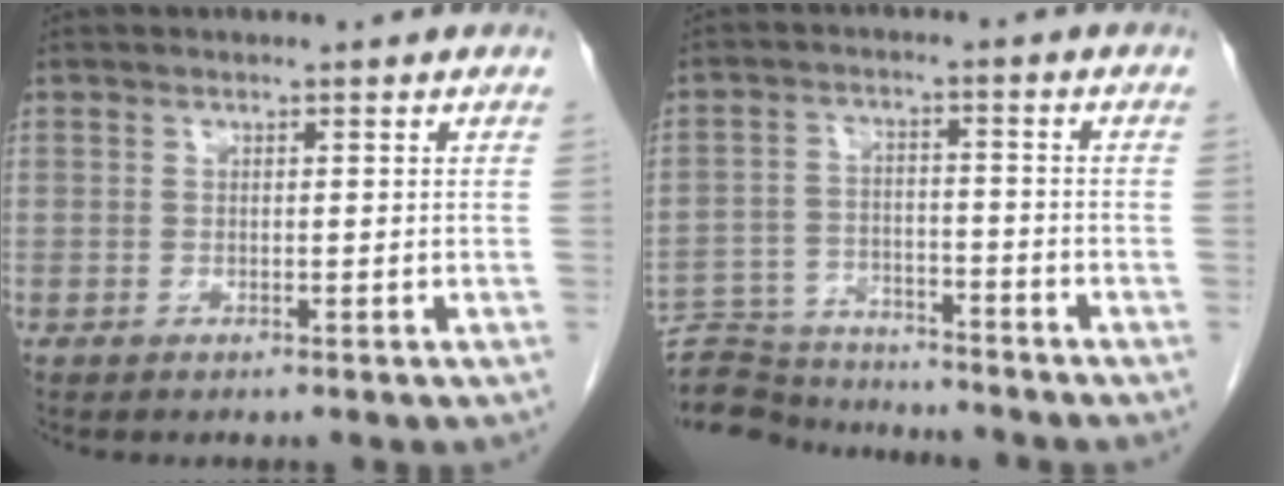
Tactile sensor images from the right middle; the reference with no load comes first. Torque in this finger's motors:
{"motor_torque": [-0.12, -0.24, -0.04, -0.05]}